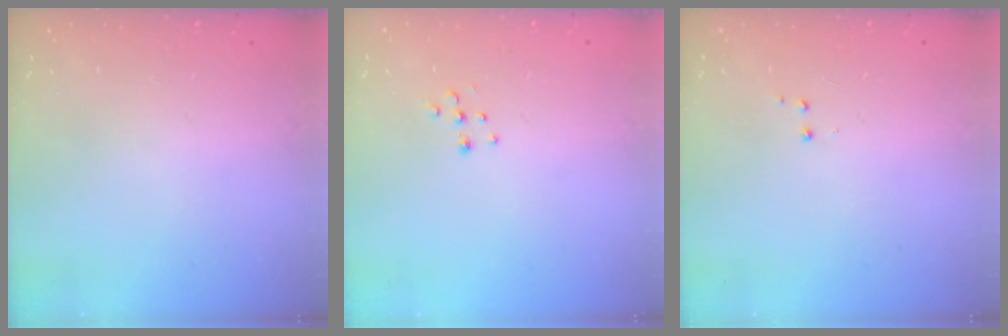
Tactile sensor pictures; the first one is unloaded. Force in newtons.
{"total": 6.7, "press": 6.7, "slide": 0.4}
{"total": 2.8, "press": 2.7, "slide": 0.5}